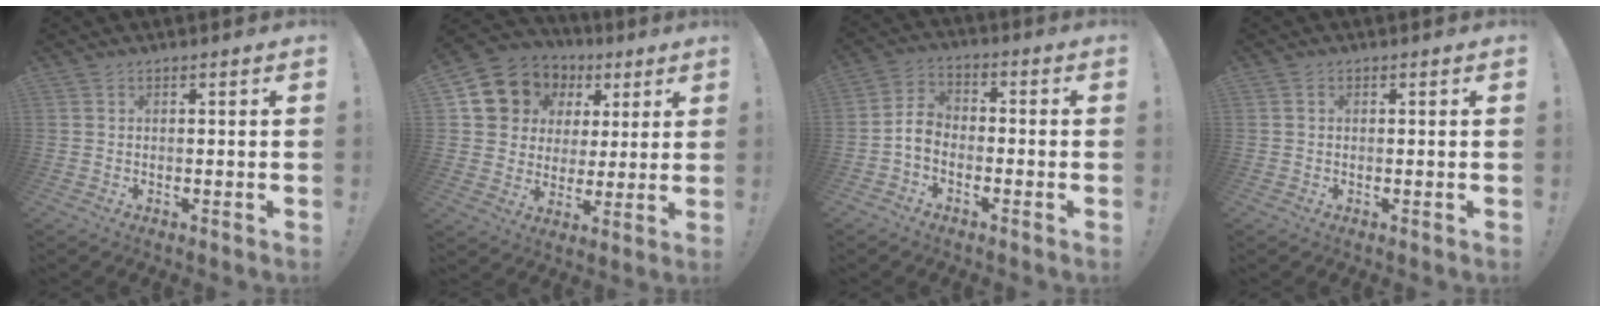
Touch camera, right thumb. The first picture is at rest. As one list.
[{"total": 11.6, "force": [5.1, 10.0, 3.0], "torque": [-0.047, -0.030, 0.112]}, {"total": 6.1, "force": [-2.7, 4.2, 3.5], "torque": [-0.076, 0.015, -0.046]}, {"total": 0.6, "force": [0.0, 0.6, 0.2], "torque": [-0.004, 0.004, -0.001]}]